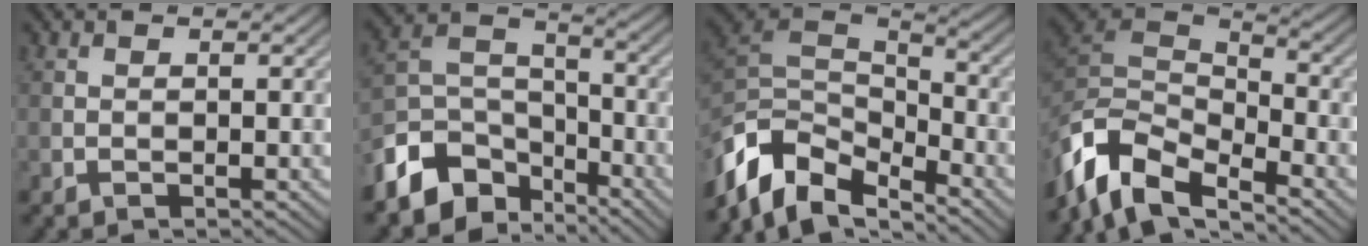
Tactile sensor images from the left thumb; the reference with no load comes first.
{"total": 10.6, "force": [-7.2, 6.2, 4.8], "torque": [-0.101, -0.011, -0.152]}
{"total": 11.5, "force": [-7.2, 6.1, 6.7], "torque": [-0.147, -0.006, -0.141]}
{"total": 10.7, "force": [-7.0, 4.7, 6.6], "torque": [-0.142, -0.006, -0.143]}